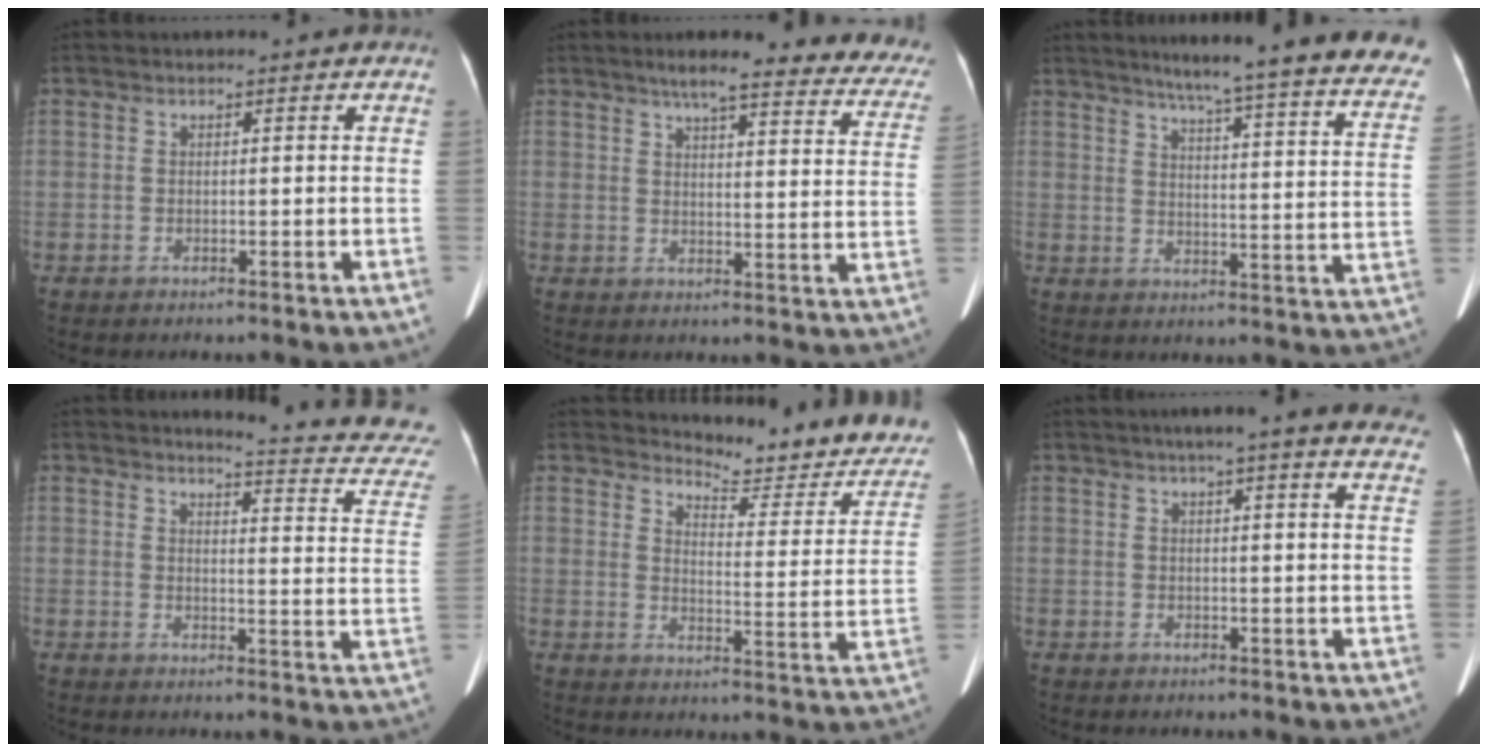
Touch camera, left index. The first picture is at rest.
{"total": 21.9, "force": [19.2, 3.4, 10.0], "torque": [-0.111, -0.030, 0.212]}
{"total": 28.2, "force": [24.7, 0.9, 13.7], "torque": [-0.171, -0.082, 0.288]}
{"total": 13.4, "force": [13.0, -0.1, 3.3], "torque": [-0.031, -0.092, 0.124]}
{"total": 15.9, "force": [15.2, 2.6, 4.0], "torque": [-0.044, -0.079, 0.167]}
{"total": 19.6, "force": [17.1, 0.8, 9.5], "torque": [-0.124, -0.018, 0.189]}